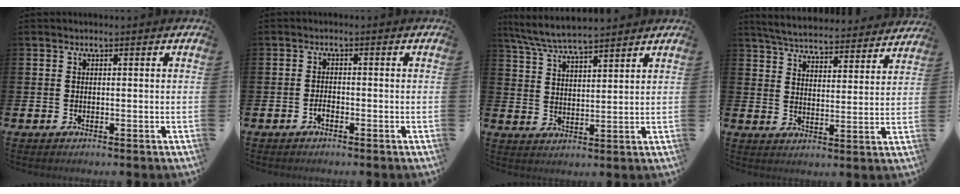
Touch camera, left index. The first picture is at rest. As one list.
[{"total": 1.2, "force": [-0.8, 0.5, 0.7], "torque": [-0.019, 0.000, -0.014]}, {"total": 6.3, "force": [6.0, 0.5, 1.9], "torque": [-0.060, -0.025, 0.109]}, {"total": 5.9, "force": [5.8, 0.7, 1.0], "torque": [-0.038, -0.044, 0.099]}]